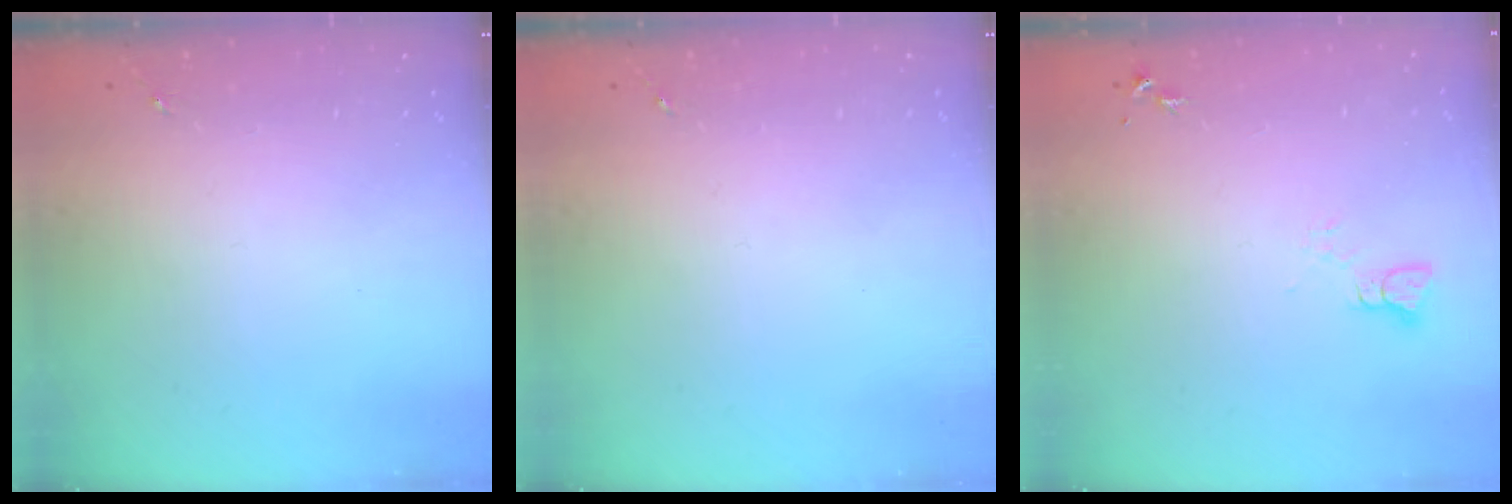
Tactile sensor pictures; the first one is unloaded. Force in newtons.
{"total": 0.0}
{"total": 2.2, "press": 2.2, "slide": 0.2}